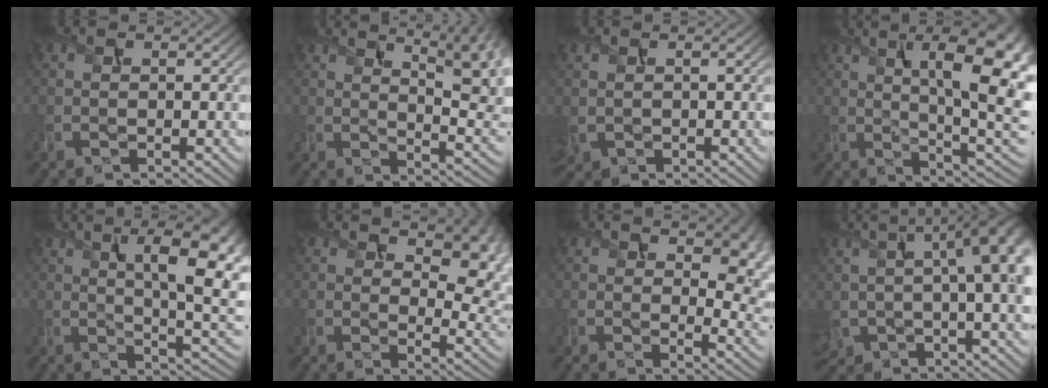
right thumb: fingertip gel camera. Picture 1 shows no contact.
{"total": 13.6, "force": [6.3, 5.1, 10.9], "torque": [-0.163, 0.033, 0.101]}
{"total": 1.8, "force": [0.1, 1.4, 1.1], "torque": [-0.039, -0.005, 0.005]}
{"total": 15.2, "force": [4.5, 4.7, 13.7], "torque": [-0.174, 0.023, 0.070]}
{"total": 14.7, "force": [4.6, 4.7, 13.1], "torque": [-0.169, 0.023, 0.074]}
{"total": 12.3, "force": [6.0, 5.9, 9.0], "torque": [-0.121, 0.002, 0.096]}
{"total": 10.6, "force": [4.2, 4.8, 8.4], "torque": [-0.117, -0.006, 0.073]}
{"total": 15.7, "force": [1.6, 7.6, 13.6], "torque": [-0.220, -0.010, 0.045]}